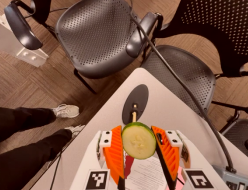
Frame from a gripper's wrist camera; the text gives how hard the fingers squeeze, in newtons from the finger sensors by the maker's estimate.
{"total": 11.0, "left": 10.5, "right": 11.5}